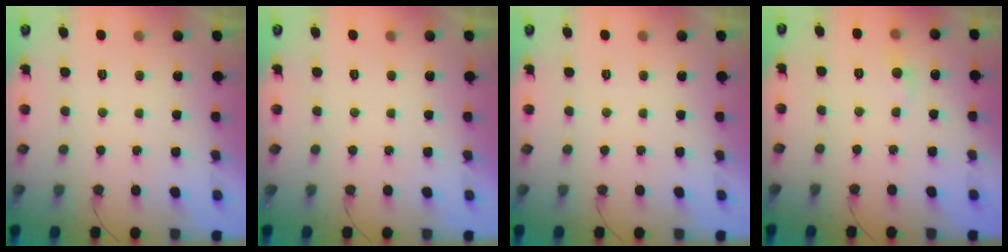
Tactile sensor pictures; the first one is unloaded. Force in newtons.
{"total": 0.0}
{"total": 0.0}
{"total": 5.3, "press": 5.3, "slide": 0.7}